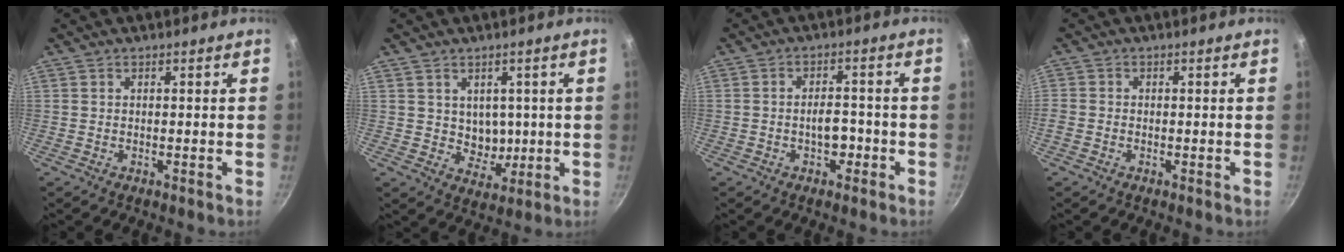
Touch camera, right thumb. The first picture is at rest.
{"total": 5.3, "force": [1.1, 4.6, 2.4], "torque": [-0.013, -0.016, 0.025]}
{"total": 4.2, "force": [-1.6, 2.5, 2.9], "torque": [-0.021, 0.018, -0.022]}
{"total": 1.7, "force": [-0.9, 1.3, 0.8], "torque": [-0.018, 0.002, -0.021]}